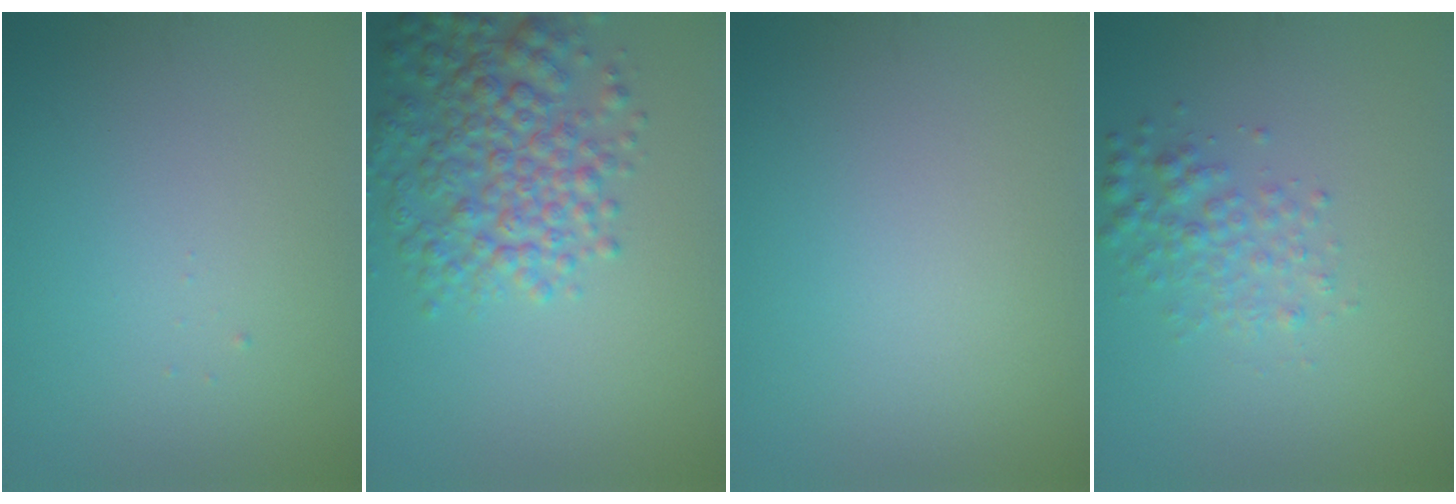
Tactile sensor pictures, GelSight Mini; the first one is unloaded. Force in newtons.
{"total": 6.2, "press": 6.2, "slide": 0.3}
{"total": 0.0}
{"total": 2.5, "press": 2.5, "slide": 0.0}